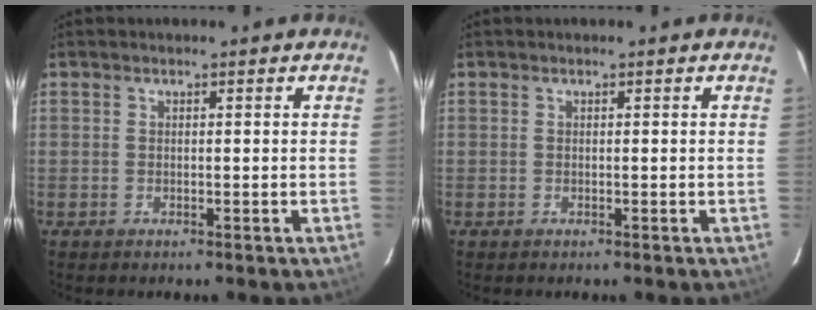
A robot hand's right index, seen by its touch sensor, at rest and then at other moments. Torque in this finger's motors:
{"motor_torque": [0.03, 0.11, 0.01, 0.00]}